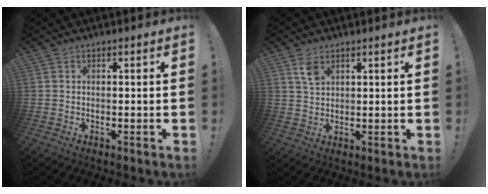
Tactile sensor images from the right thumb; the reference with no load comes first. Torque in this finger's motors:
{"motor_torque": [0.44, 1.10, 0.15, 0.37, -0.02]}